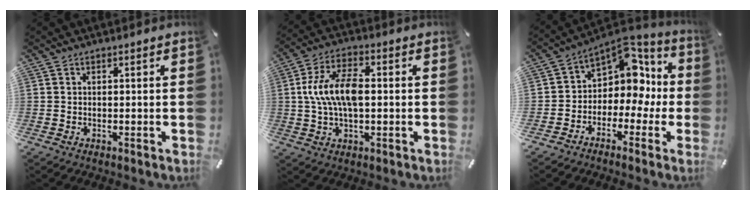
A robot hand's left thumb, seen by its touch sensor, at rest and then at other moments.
{"total": 11.1, "force": [0.4, 5.9, 9.4], "torque": [-0.201, 0.008, 0.004]}
{"total": 10.1, "force": [3.5, 7.9, 5.3], "torque": [-0.074, -0.037, 0.060]}